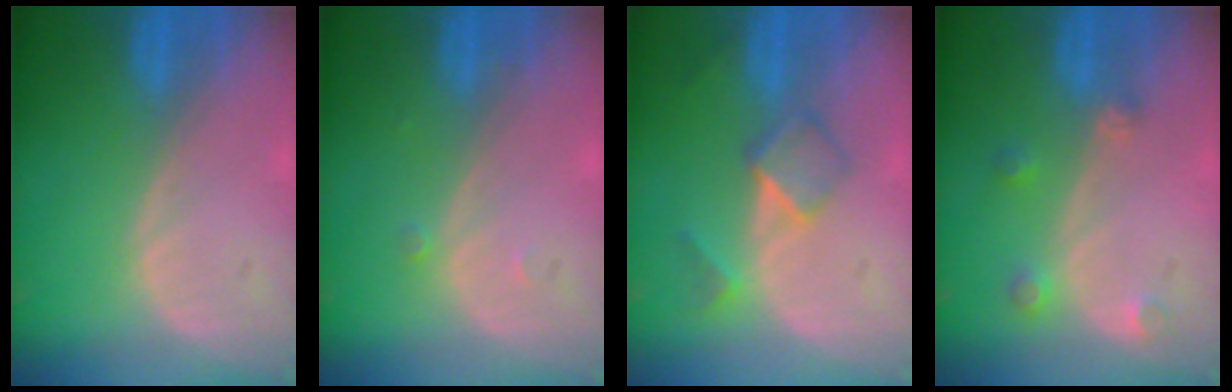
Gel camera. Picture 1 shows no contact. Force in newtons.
{"total": 0.7, "press": 0.7, "slide": 0.1}
{"total": 5.1, "press": 4.4, "slide": 2.6}
{"total": 2.6, "press": 2.6, "slide": 0.4}